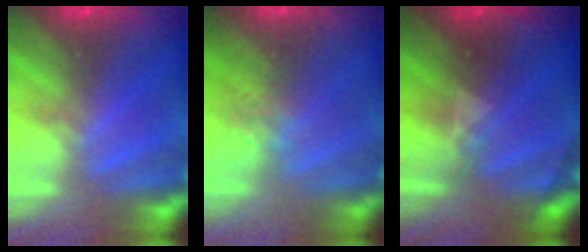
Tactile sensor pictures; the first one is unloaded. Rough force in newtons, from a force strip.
{"total": 2.8}
{"total": 2.5}